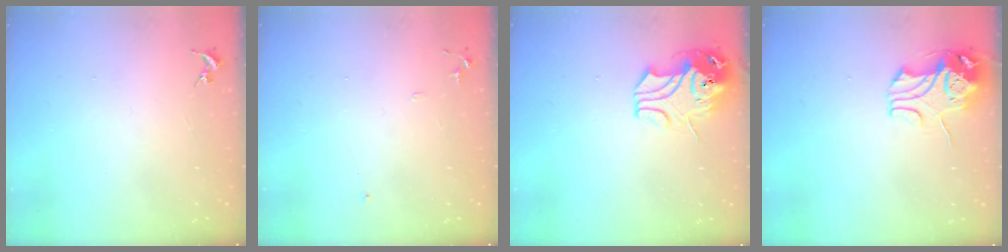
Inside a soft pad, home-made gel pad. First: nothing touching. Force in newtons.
{"total": 5.6, "press": 5.6, "slide": 0.7}
{"total": 11.0, "press": 10.9, "slide": 1.7}
{"total": 9.4, "press": 9.3, "slide": 1.5}